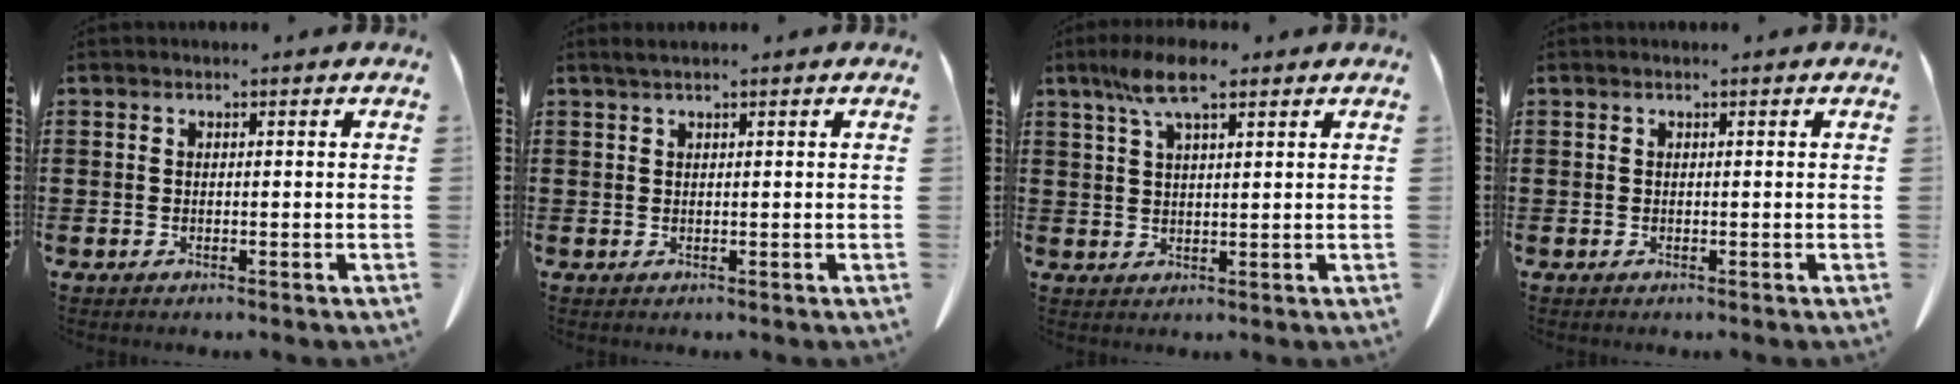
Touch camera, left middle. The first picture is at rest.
{"total": 1.1, "force": [0.8, 0.0, 0.8], "torque": [-0.018, -0.002, 0.015]}
{"total": 7.0, "force": [4.1, 1.6, 5.4], "torque": [-0.114, 0.003, 0.074]}
{"total": 0.0}